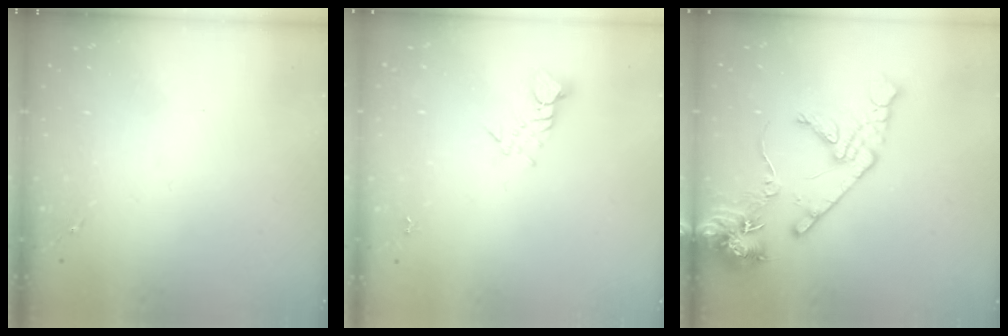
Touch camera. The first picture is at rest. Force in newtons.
{"total": 3.5, "press": 3.5, "slide": 0.3}
{"total": 15.4, "press": 15.2, "slide": 2.2}